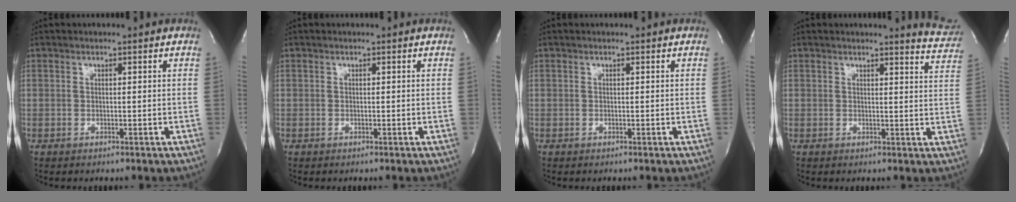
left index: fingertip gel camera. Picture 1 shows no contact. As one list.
[{"total": 0.0}, {"total": 0.0}, {"total": 5.8, "force": [5.8, 0.1, 0.6], "torque": [-0.001, -0.049, 0.035]}]